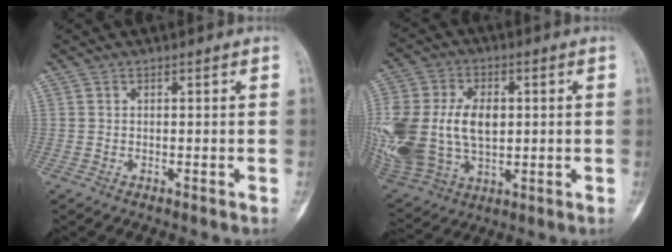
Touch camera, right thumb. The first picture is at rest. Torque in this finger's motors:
{"motor_torque": [2.02, 2.14, 1.72, -0.01, 0.26]}